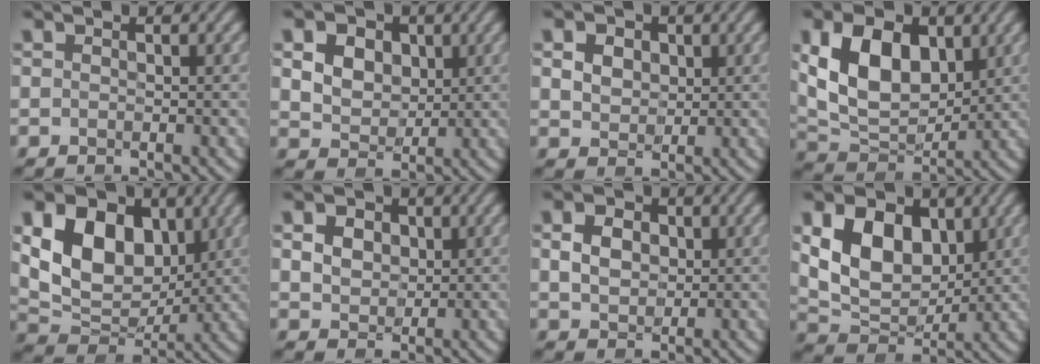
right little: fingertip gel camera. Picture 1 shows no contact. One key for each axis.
{"total": 7.6, "fx": 2.7, "fy": 6.0, "fz": 3.9, "tx": -0.100, "ty": 0.019, "tz": 0.040}
{"total": 4.4, "fx": 1.4, "fy": 3.4, "fz": 2.4, "tx": -0.075, "ty": 0.011, "tz": 0.027}
{"total": 8.6, "fx": 1.7, "fy": 5.7, "fz": 6.3, "tx": -0.138, "ty": -0.008, "tz": 0.032}
{"total": 9.4, "fx": 2.0, "fy": 6.6, "fz": 6.4, "tx": -0.125, "ty": -0.007, "tz": 0.035}
{"total": 5.1, "fx": 1.7, "fy": 3.9, "fz": 2.8, "tx": -0.081, "ty": 0.015, "tz": 0.027}
{"total": 2.7, "fx": 0.0, "fy": 2.2, "fz": 1.6, "tx": -0.044, "ty": -0.003, "tz": 0.008}
{"total": 7.3, "fx": 1.4, "fy": 5.1, "fz": 5.0, "tx": -0.104, "ty": -0.012, "tz": 0.027}